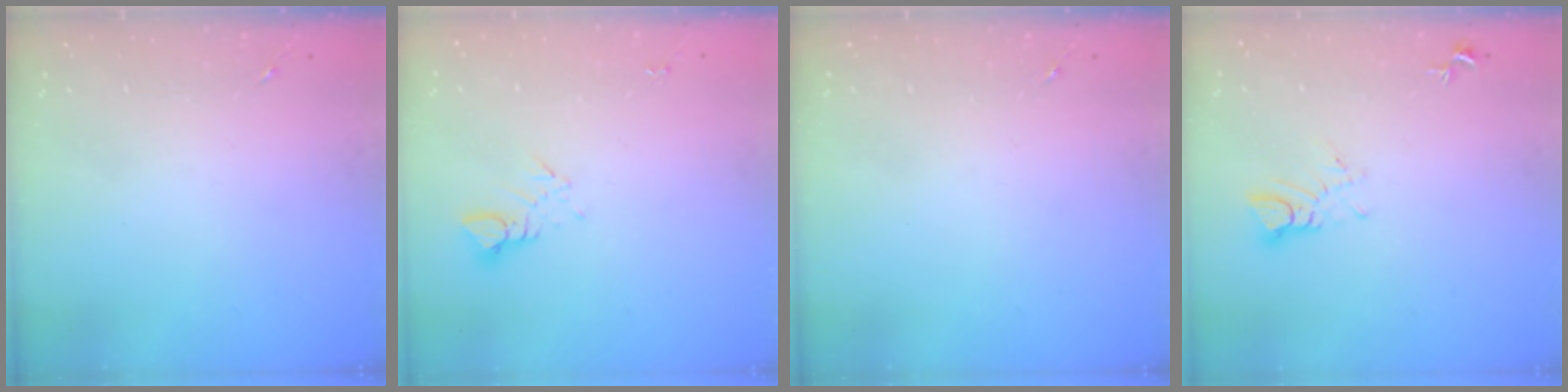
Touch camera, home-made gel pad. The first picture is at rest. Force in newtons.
{"total": 3.2, "press": 3.2, "slide": 0.2}
{"total": 0.0}
{"total": 4.4, "press": 4.4, "slide": 0.3}